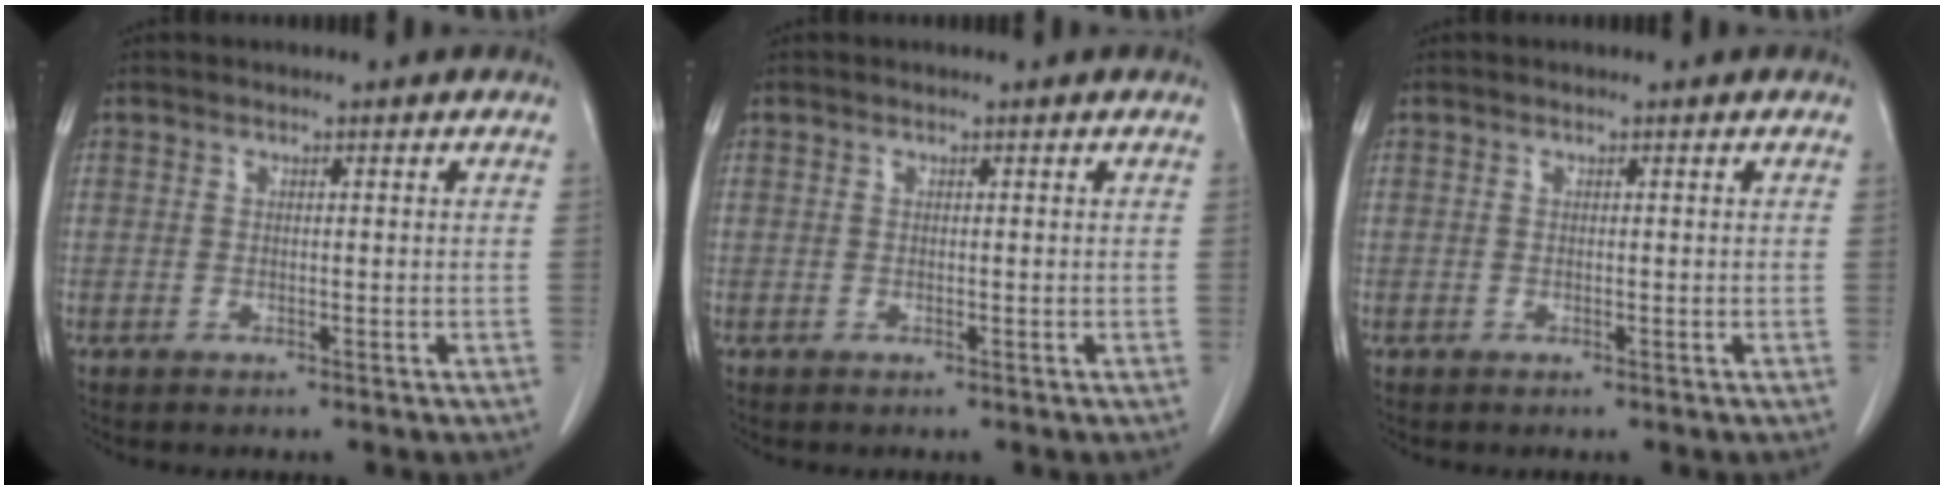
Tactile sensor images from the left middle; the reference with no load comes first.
{"total": 0.0}
{"total": 0.0}